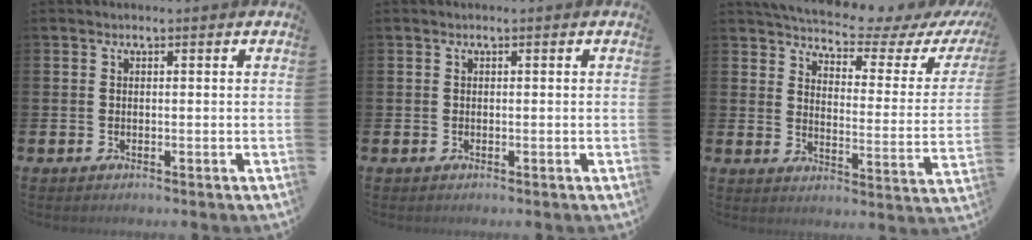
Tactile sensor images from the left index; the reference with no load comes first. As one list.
[{"total": 0.0}, {"total": 5.9, "force": [5.5, 1.0, 2.0], "torque": [-0.059, -0.044, 0.089]}]